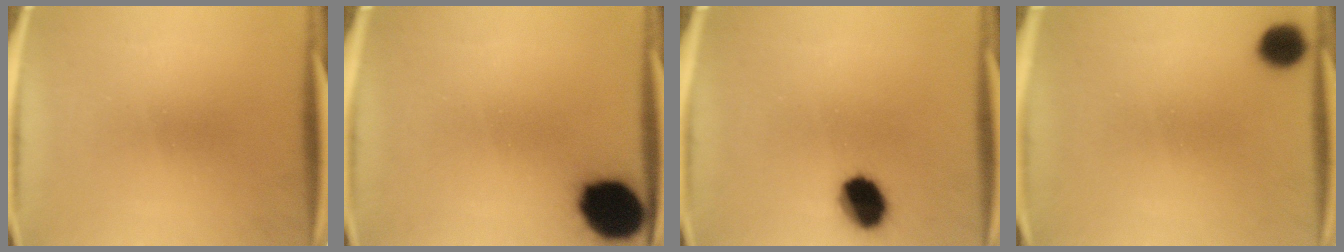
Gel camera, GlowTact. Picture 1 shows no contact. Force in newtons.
{"total": 14.7}
{"total": 9.2}
{"total": 4.8}